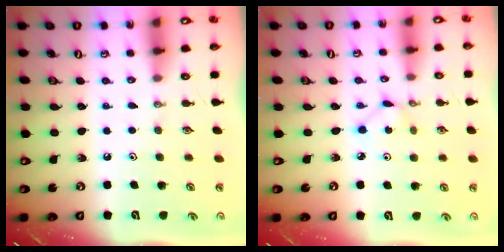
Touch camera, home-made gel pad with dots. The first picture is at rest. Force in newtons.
{"total": 1.5, "press": 1.5, "slide": 0.2}